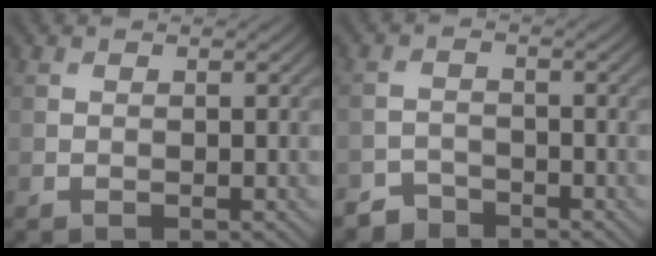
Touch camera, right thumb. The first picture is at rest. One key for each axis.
{"total": 2.6, "fx": -2.4, "fy": 0.9, "fz": 0.1, "tx": 0.002, "ty": 0.007, "tz": -0.051}